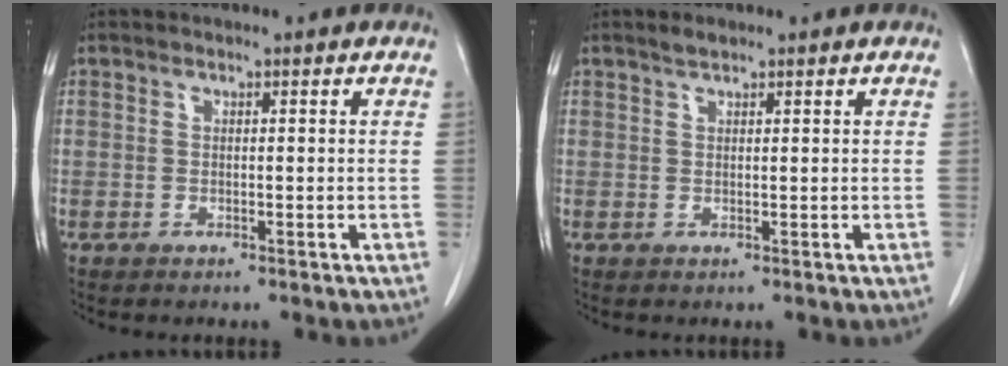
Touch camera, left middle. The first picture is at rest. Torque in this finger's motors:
{"motor_torque": [0.51, -0.56, -0.02, 0.01]}